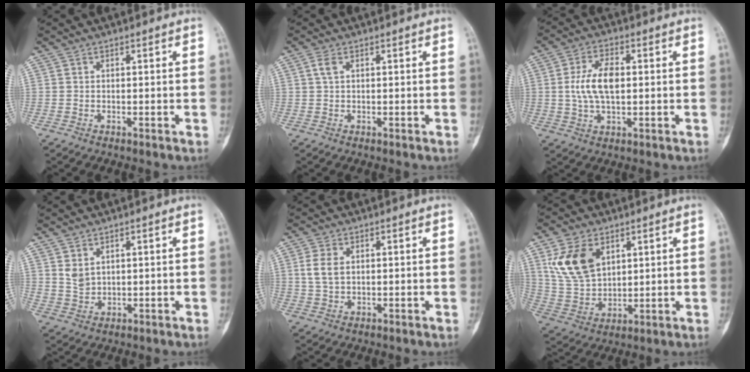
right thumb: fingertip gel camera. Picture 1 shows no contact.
{"total": 1.7, "force": [0.6, 0.8, 1.3], "torque": [-0.036, 0.010, 0.015]}
{"total": 8.6, "force": [0.6, 4.4, 7.4], "torque": [-0.145, 0.007, 0.010]}
{"total": 3.1, "force": [1.4, 2.0, 1.8], "torque": [-0.030, -0.011, 0.037]}
{"total": 4.3, "force": [0.9, 2.7, 3.2], "torque": [-0.069, 0.002, 0.019]}
{"total": 12.1, "force": [5.1, 7.8, 7.8], "torque": [-0.136, -0.016, 0.111]}